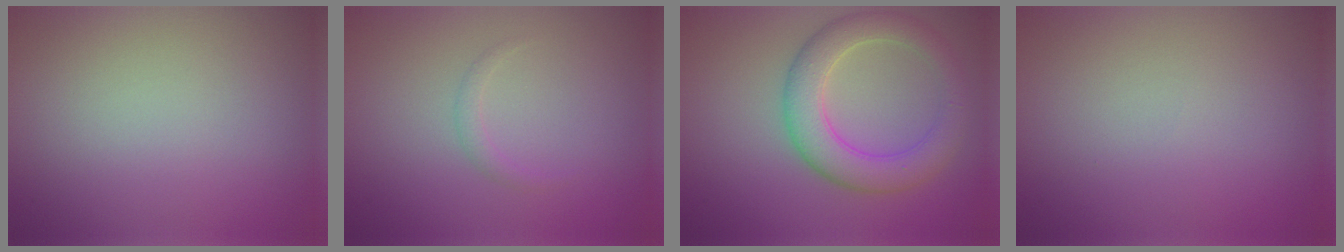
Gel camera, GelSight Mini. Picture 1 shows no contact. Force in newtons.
{"total": 0.9, "press": 0.9, "slide": 0.0}
{"total": 5.2, "press": 5.2, "slide": 0.2}
{"total": 0.0}